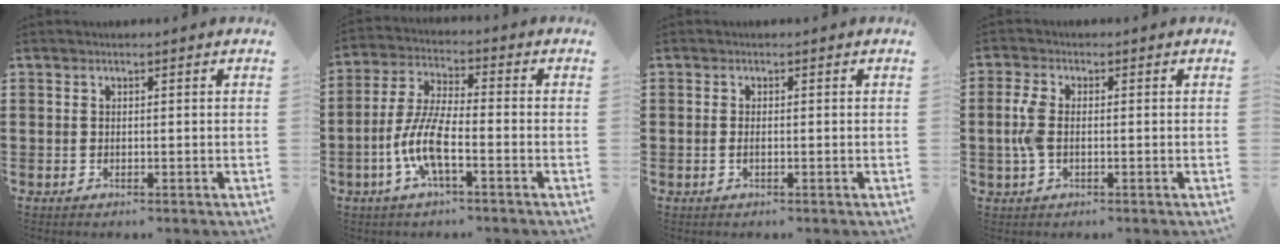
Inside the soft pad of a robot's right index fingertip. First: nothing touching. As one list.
[{"total": 7.9, "force": [-3.3, 1.8, 6.9], "torque": [-0.170, -0.015, -0.071]}, {"total": 0.7, "force": [-0.3, -0.1, 0.6], "torque": [-0.012, -0.004, -0.006]}, {"total": 4.2, "force": [-0.4, 2.1, 3.6], "torque": [-0.097, -0.005, -0.016]}]